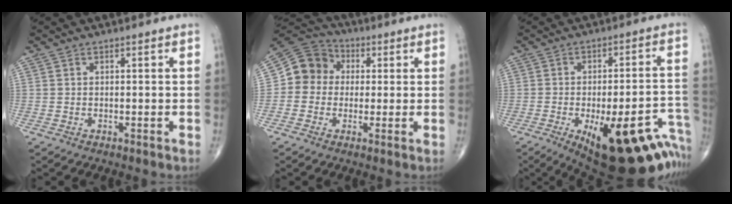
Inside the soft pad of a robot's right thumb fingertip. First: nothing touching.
{"total": 9.3, "force": [0.6, 8.5, 3.7], "torque": [-0.041, 0.024, -0.003]}
{"total": 26.2, "force": [-13.2, 9.7, 20.4], "torque": [-0.181, 0.051, -0.161]}